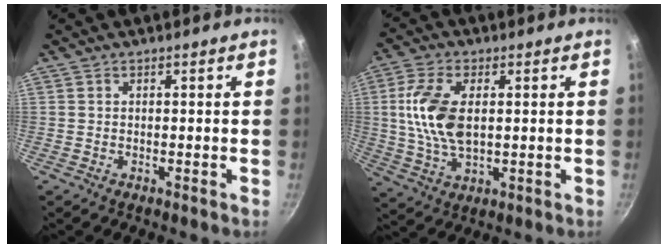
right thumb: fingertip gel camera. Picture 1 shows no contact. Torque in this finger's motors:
{"motor_torque": [1.29, 1.17, 1.09, 0.17, 0.29]}